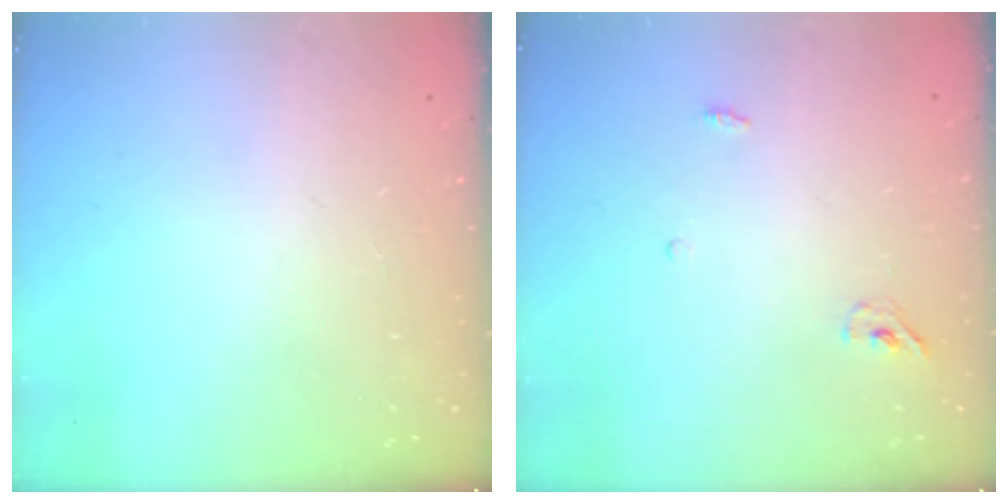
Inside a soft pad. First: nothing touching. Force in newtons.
{"total": 3.9, "press": 3.7, "slide": 1.2}